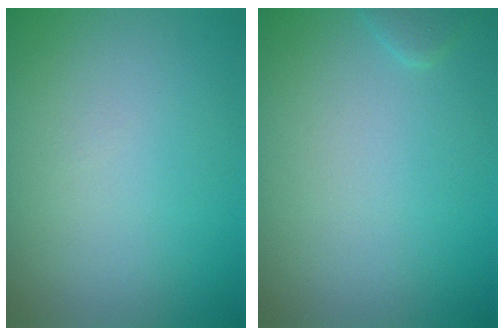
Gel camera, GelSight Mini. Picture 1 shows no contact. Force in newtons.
{"total": 0.9, "press": 0.9, "slide": 0.0}